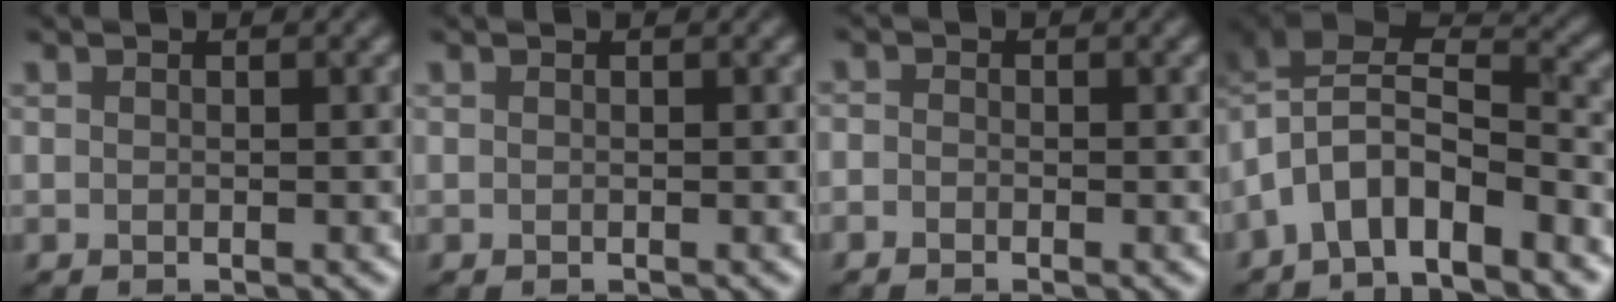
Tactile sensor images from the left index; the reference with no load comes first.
{"total": 0.0}
{"total": 0.9, "force": [-0.5, 0.6, 0.3], "torque": [-0.003, -0.002, -0.013]}
{"total": 7.8, "force": [-4.0, 3.6, 5.6], "torque": [-0.091, 0.013, -0.081]}